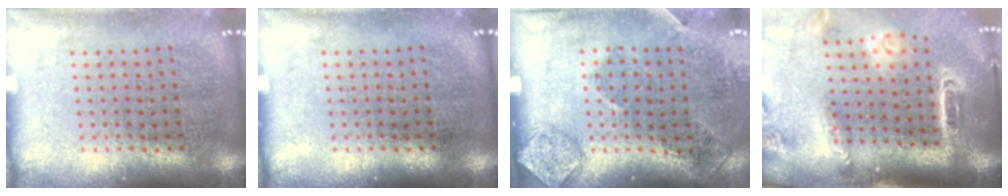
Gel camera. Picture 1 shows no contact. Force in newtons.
{"total": 0.0}
{"total": 1.9, "press": 1.2, "slide": 1.5}
{"total": 2.9, "press": 2.1, "slide": 2.0}